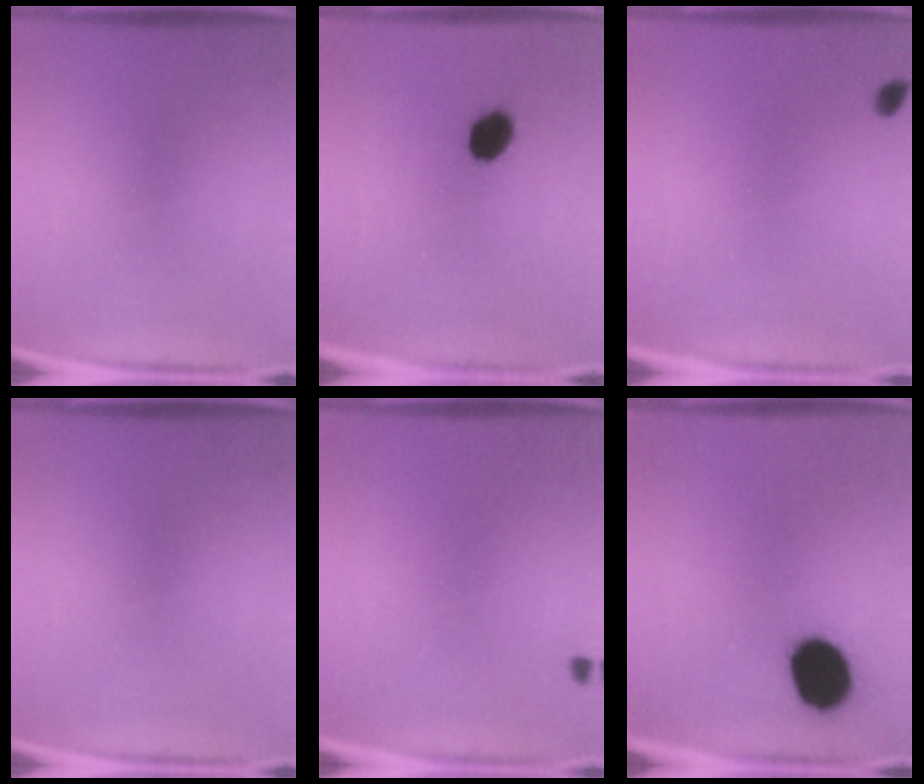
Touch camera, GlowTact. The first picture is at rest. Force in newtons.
{"total": 5.6}
{"total": 1.1}
{"total": 0.0}
{"total": 0.6}
{"total": 13.6}